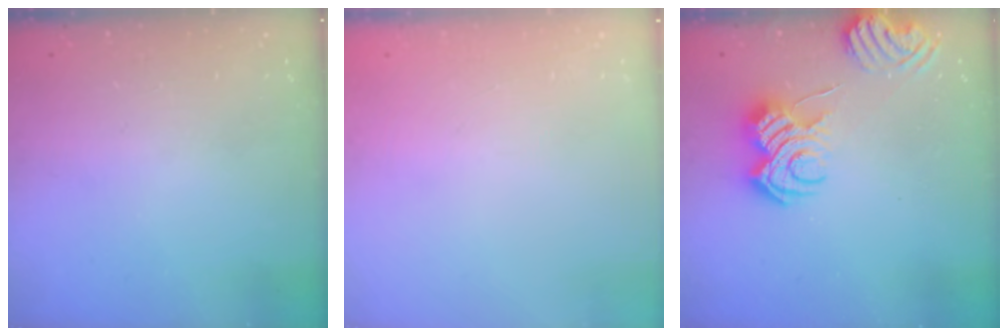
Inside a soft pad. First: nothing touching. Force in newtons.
{"total": 2.7, "press": 2.6, "slide": 0.8}
{"total": 8.5, "press": 8.5, "slide": 0.6}